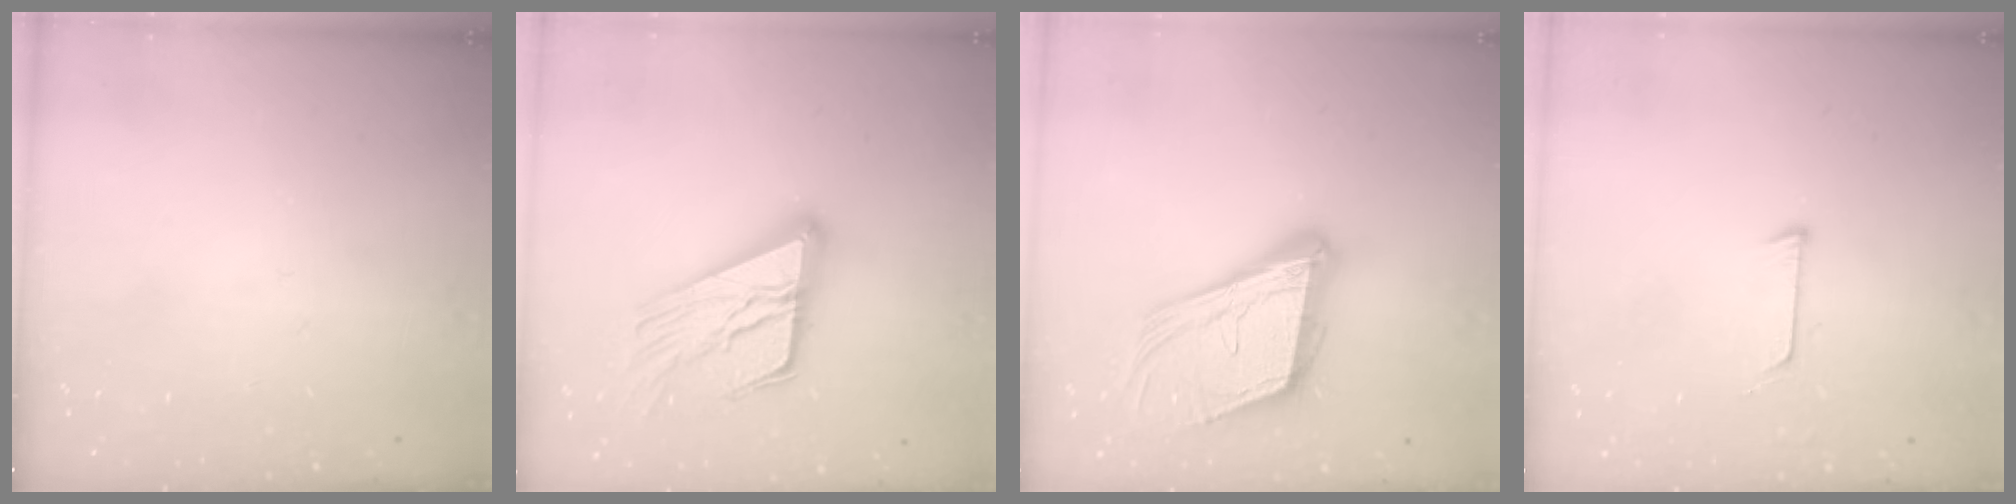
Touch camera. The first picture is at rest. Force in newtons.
{"total": 20.0, "press": 19.9, "slide": 1.8}
{"total": 21.3, "press": 20.8, "slide": 4.6}
{"total": 4.1, "press": 4.1, "slide": 0.3}